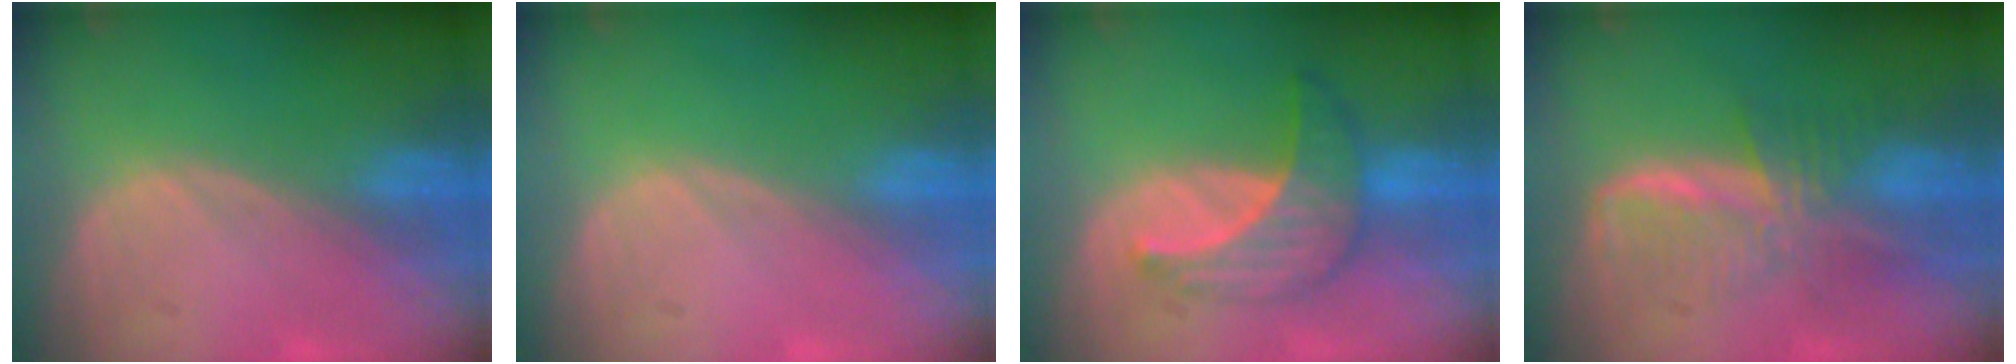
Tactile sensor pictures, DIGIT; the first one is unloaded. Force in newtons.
{"total": 0.0}
{"total": 7.1, "press": 6.5, "slide": 2.8}
{"total": 7.3, "press": 6.6, "slide": 3.1}